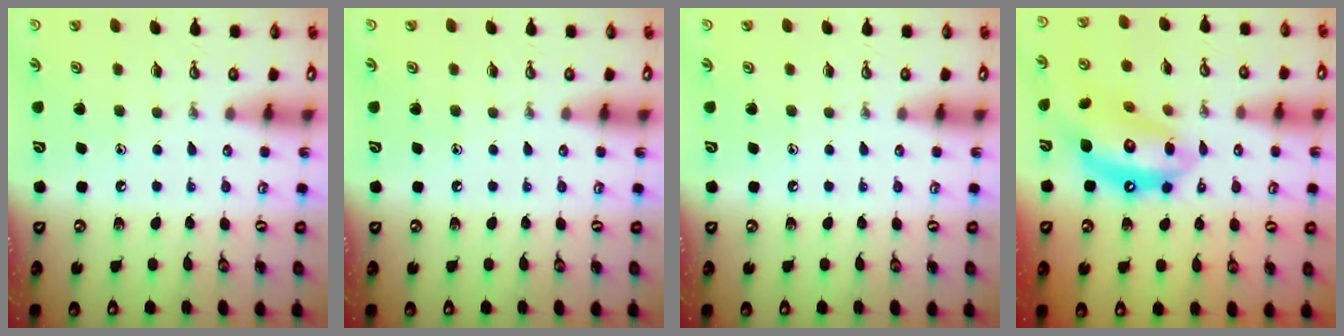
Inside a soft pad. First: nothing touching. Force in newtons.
{"total": 0.0}
{"total": 0.0}
{"total": 14.7, "press": 14.6, "slide": 1.8}